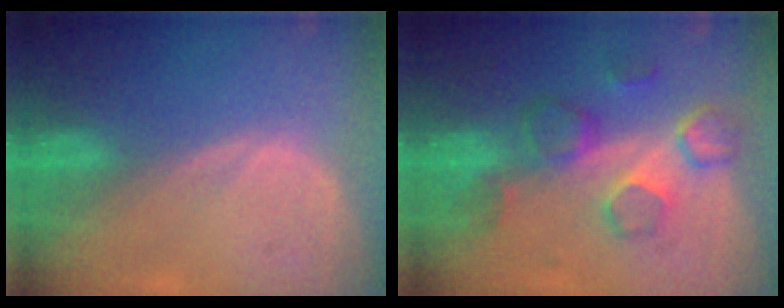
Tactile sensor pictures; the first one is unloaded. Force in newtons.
{"total": 8.4, "press": 7.7, "slide": 3.4}